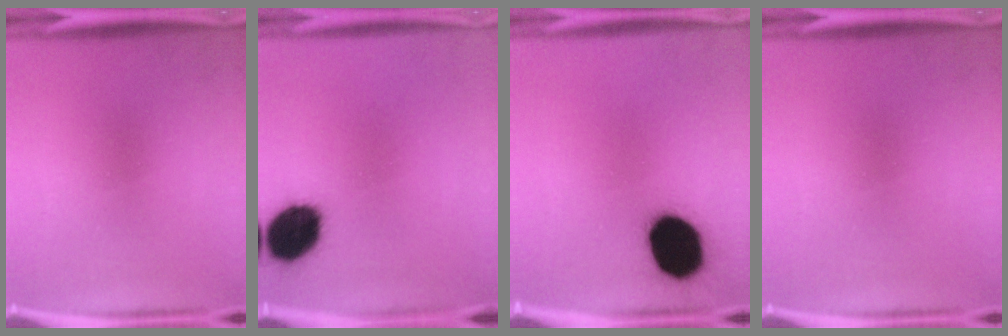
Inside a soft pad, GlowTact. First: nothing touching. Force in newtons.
{"total": 14.5}
{"total": 18.8}
{"total": 0.0}